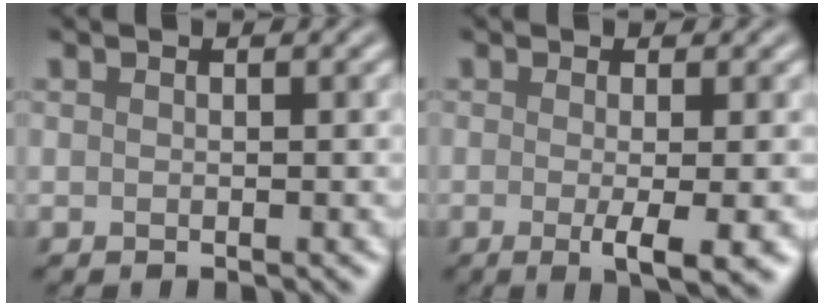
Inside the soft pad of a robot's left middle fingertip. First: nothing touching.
{"total": 3.9, "force": [-1.4, 0.4, 3.6], "torque": [-0.060, -0.003, -0.011]}